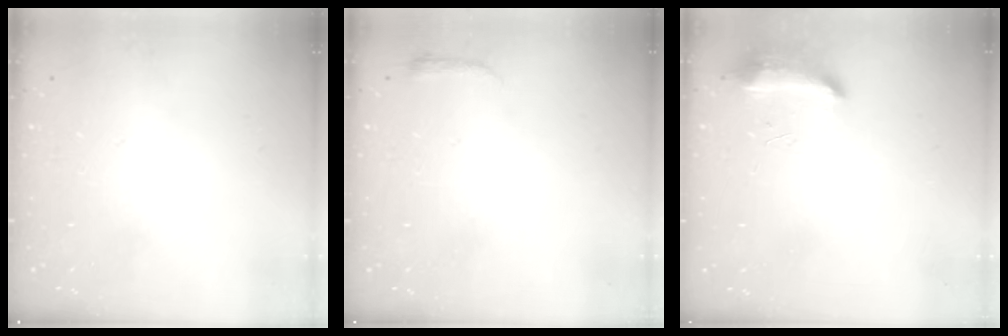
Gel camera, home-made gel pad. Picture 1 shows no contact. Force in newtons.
{"total": 3.0, "press": 2.9, "slide": 0.6}
{"total": 16.8, "press": 10.1, "slide": 13.4}